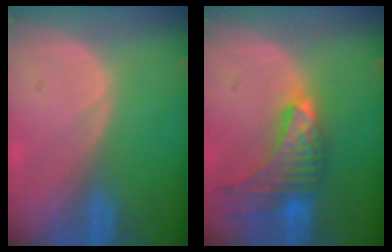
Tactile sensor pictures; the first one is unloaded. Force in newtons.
{"total": 9.7, "press": 8.6, "slide": 4.4}